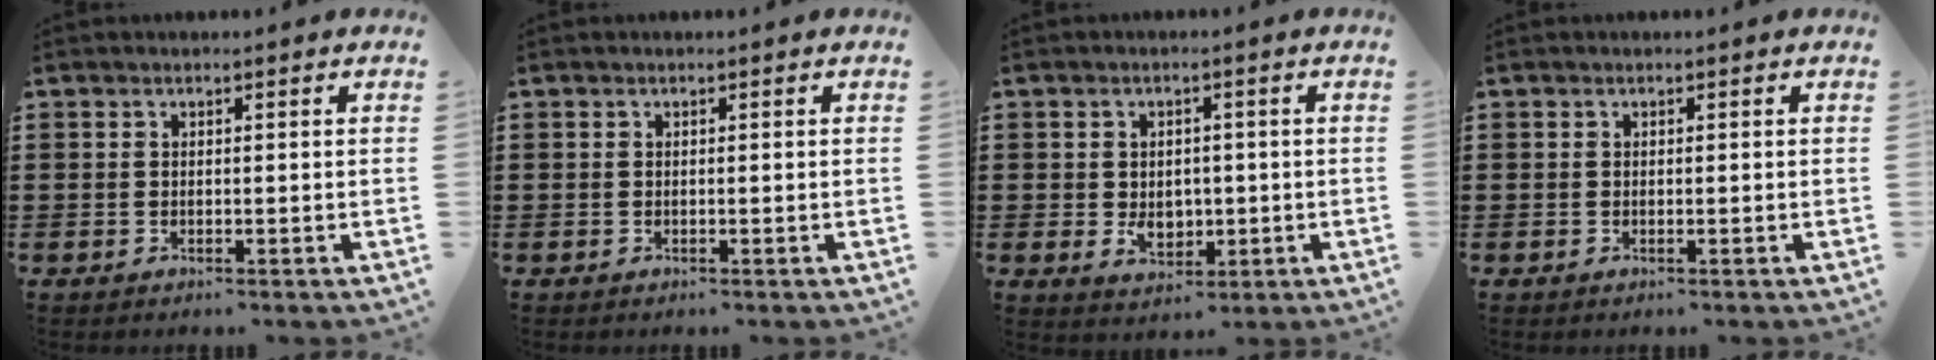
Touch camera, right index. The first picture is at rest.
{"total": 0.0}
{"total": 4.0, "force": [-0.3, 3.0, 2.7], "torque": [-0.040, 0.000, -0.010]}
{"total": 0.0}